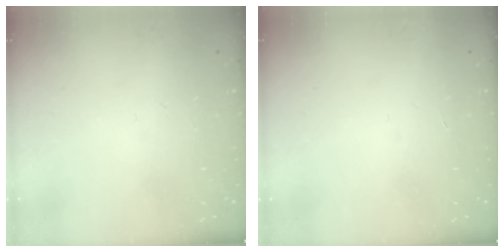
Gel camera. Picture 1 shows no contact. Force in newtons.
{"total": 1.7, "press": 1.7, "slide": 0.1}